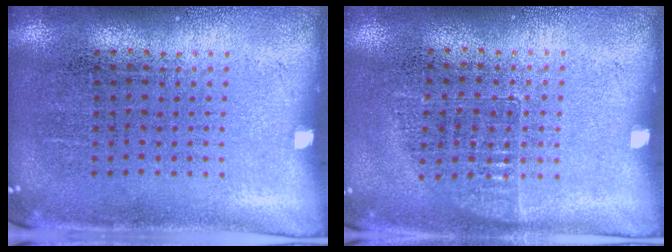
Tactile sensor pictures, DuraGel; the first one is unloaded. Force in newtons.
{"total": 0.7, "press": 0.7, "slide": 0.1}